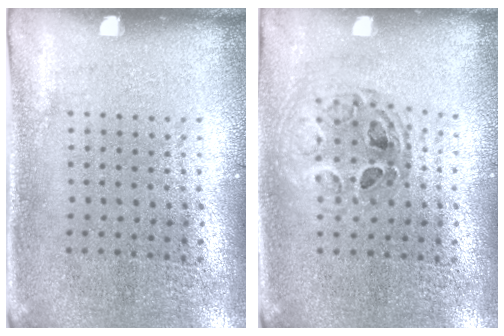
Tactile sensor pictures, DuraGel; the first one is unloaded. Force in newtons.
{"total": 0.9, "press": 0.9, "slide": 0.2}